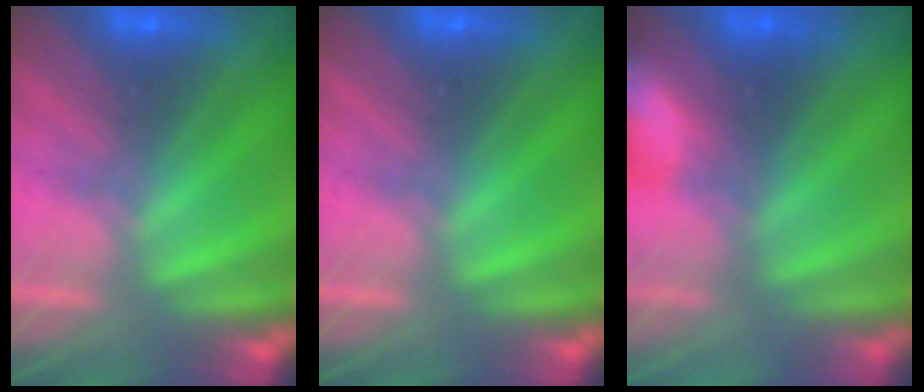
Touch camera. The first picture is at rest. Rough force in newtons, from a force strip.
{"total": 0.0}
{"total": 8.6}